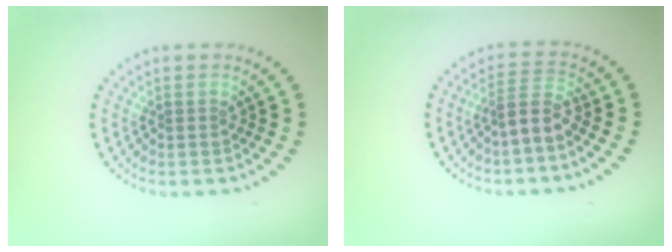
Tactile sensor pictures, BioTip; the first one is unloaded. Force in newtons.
{"total": 2.6, "press": 1.9, "slide": 1.7}